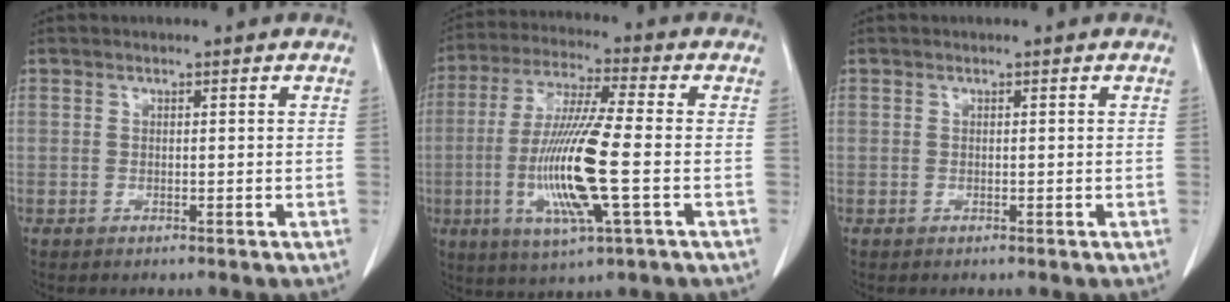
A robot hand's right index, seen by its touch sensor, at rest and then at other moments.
{"total": 14.7, "force": [-2.9, 0.9, 14.4], "torque": [-0.293, -0.015, -0.057]}
{"total": 0.0}